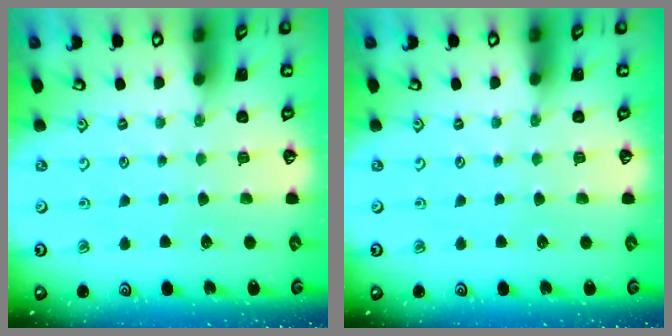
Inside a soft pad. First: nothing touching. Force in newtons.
{"total": 0.0}